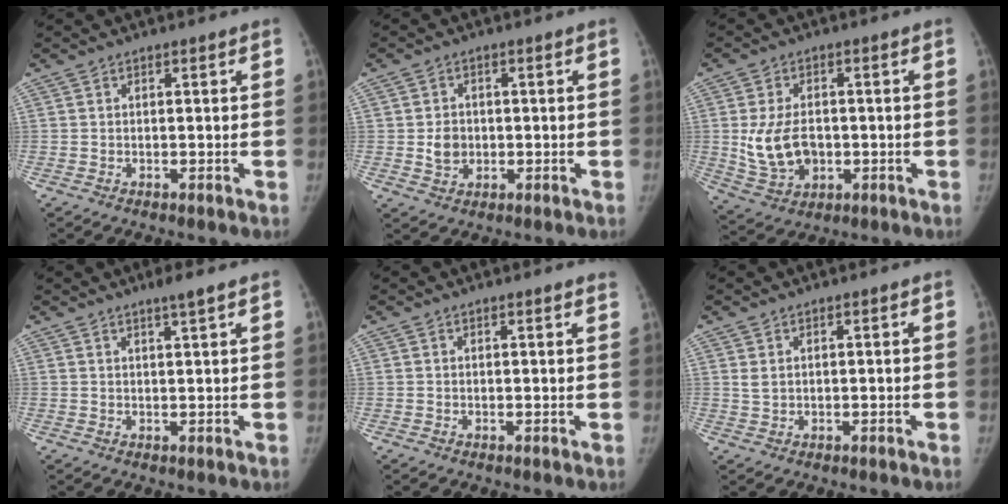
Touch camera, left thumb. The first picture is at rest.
{"total": 4.2, "force": [-0.2, 3.6, 2.2], "torque": [-0.024, 0.001, 0.002]}
{"total": 10.1, "force": [-0.5, 6.9, 7.3], "torque": [-0.123, -0.001, 0.004]}
{"total": 2.7, "force": [1.9, -0.2, 1.9], "torque": [-0.037, -0.011, 0.035]}
{"total": 2.1, "force": [1.8, 0.1, 1.0], "torque": [-0.009, -0.003, 0.015]}
{"total": 1.3, "force": [0.7, 0.7, 0.9], "torque": [-0.018, 0.001, 0.021]}